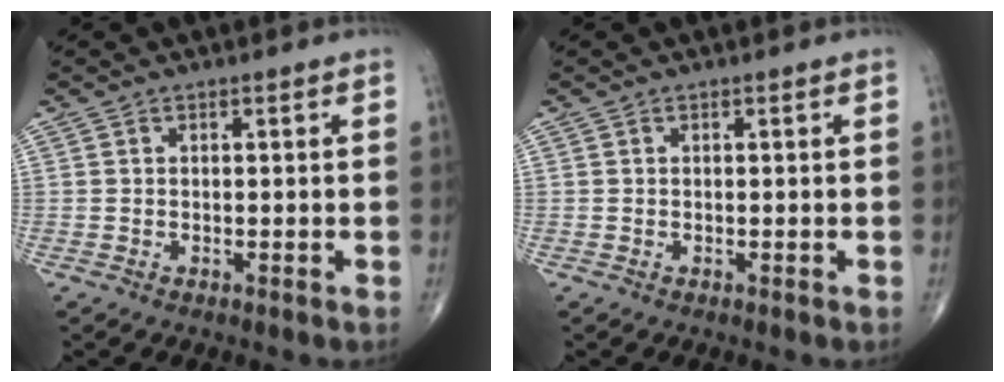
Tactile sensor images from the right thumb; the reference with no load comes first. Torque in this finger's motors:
{"motor_torque": [0.01, 0.01, 0.00, -0.04, 0.00]}